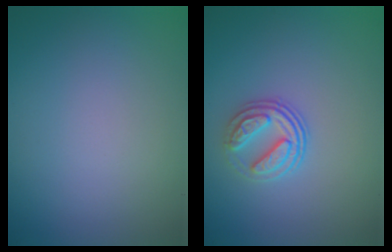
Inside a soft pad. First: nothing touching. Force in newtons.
{"total": 3.0, "press": 2.6, "slide": 1.6}